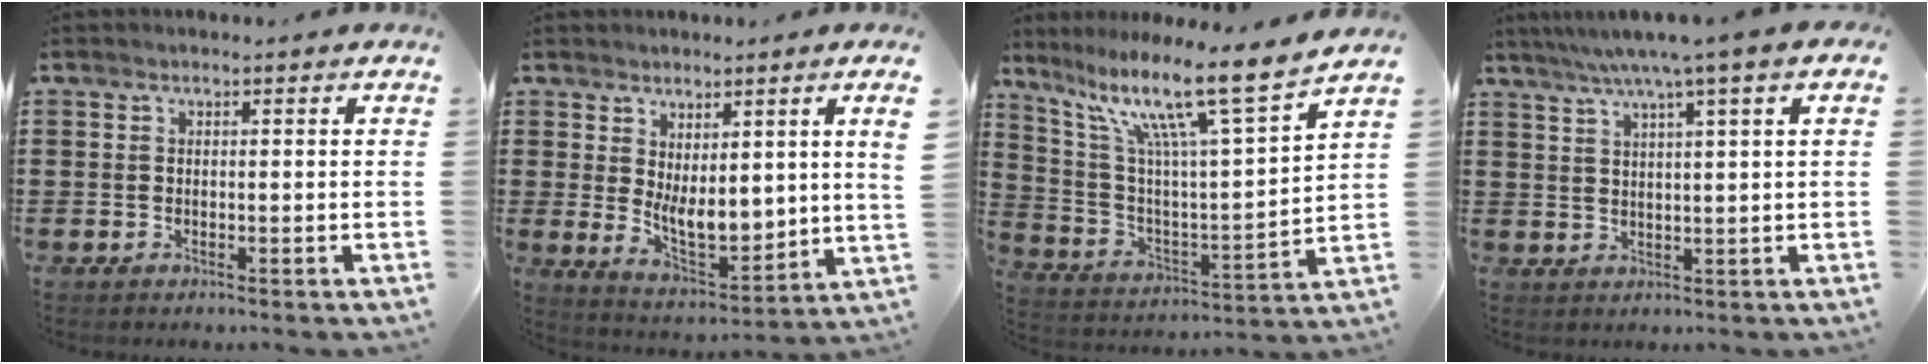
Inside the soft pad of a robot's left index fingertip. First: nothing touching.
{"total": 5.2, "force": [2.2, 1.4, 4.5], "torque": [-0.092, -0.024, 0.036]}
{"total": 13.6, "force": [9.5, 1.0, 9.7], "torque": [-0.201, -0.061, 0.146]}
{"total": 4.8, "force": [2.9, 0.0, 3.8], "torque": [-0.081, -0.003, 0.046]}